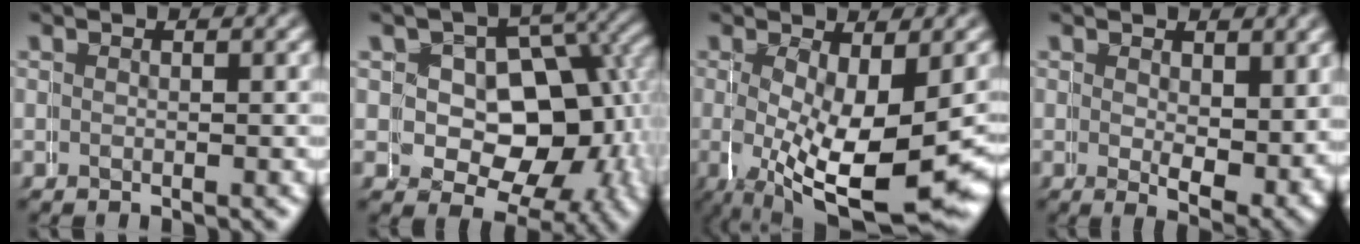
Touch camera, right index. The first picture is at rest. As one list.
[{"total": 10.2, "force": [0.0, 8.4, 5.7], "torque": [-0.095, -0.058, 0.019]}, {"total": 9.3, "force": [-1.8, 3.2, 8.5], "torque": [-0.146, -0.038, -0.004]}, {"total": 4.3, "force": [0.8, 2.1, 3.7], "torque": [-0.054, -0.021, 0.022]}]